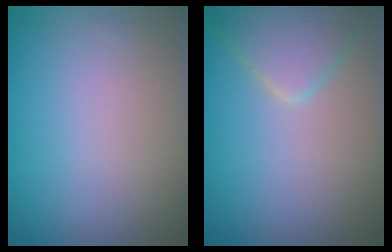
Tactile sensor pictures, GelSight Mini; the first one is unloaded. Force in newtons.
{"total": 2.7, "press": 2.7, "slide": 0.2}